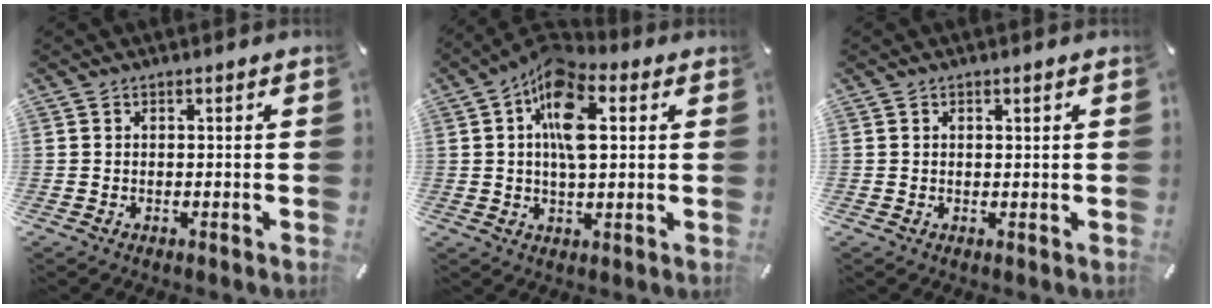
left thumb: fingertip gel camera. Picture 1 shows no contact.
{"total": 12.7, "force": [3.3, 6.1, 10.6], "torque": [-0.189, -0.006, 0.056]}
{"total": 0.5, "force": [0.3, 0.4, 0.3], "torque": [-0.005, 0.002, 0.005]}